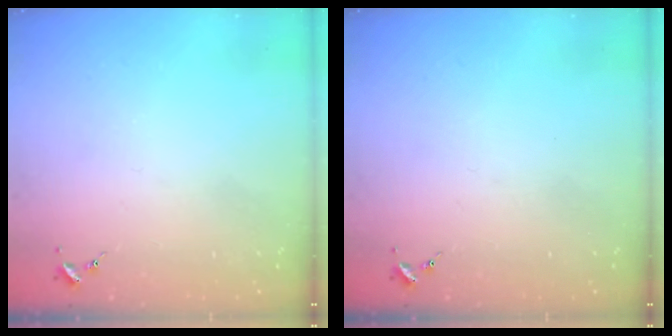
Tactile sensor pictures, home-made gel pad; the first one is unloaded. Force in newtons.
{"total": 0.0}